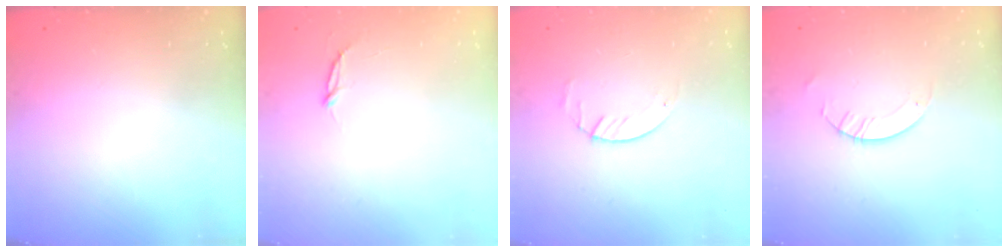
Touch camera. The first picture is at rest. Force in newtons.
{"total": 2.8, "press": 2.8, "slide": 0.3}
{"total": 1.4, "press": 1.4, "slide": 0.2}
{"total": 2.6, "press": 2.6, "slide": 0.2}